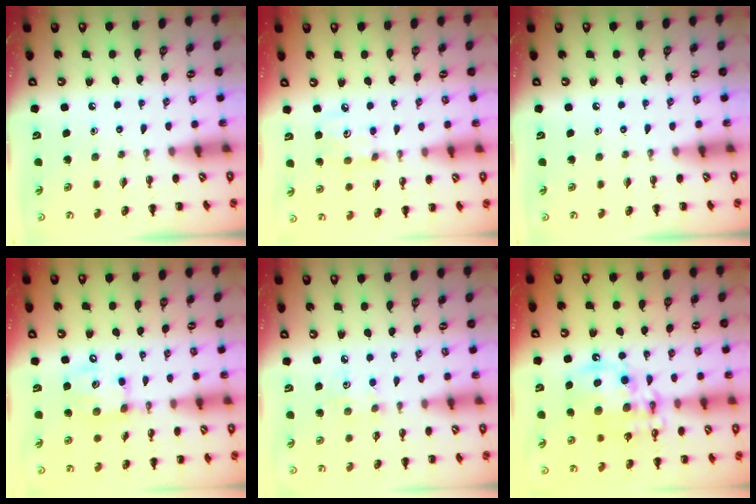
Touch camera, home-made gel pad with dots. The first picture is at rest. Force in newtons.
{"total": 3.5, "press": 3.5, "slide": 0.7}
{"total": 0.0}
{"total": 10.9, "press": 10.7, "slide": 2.0}
{"total": 3.3, "press": 3.2, "slide": 0.8}
{"total": 14.3, "press": 13.9, "slide": 3.0}